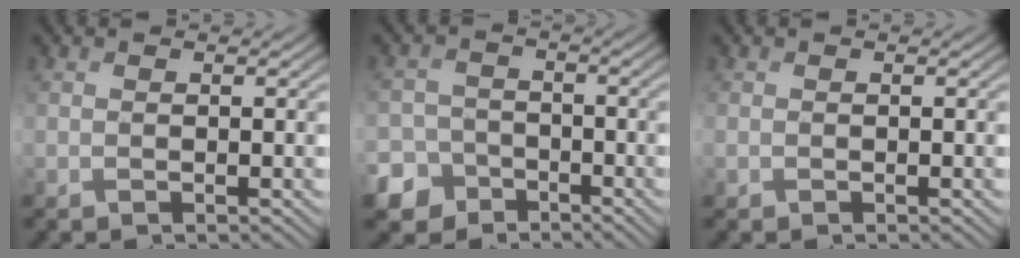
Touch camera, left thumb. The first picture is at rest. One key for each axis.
{"total": 6.9, "fx": -4.9, "fy": 4.8, "fz": 0.3, "tx": 0.000, "ty": -0.020, "tz": -0.100}
{"total": 0.0}